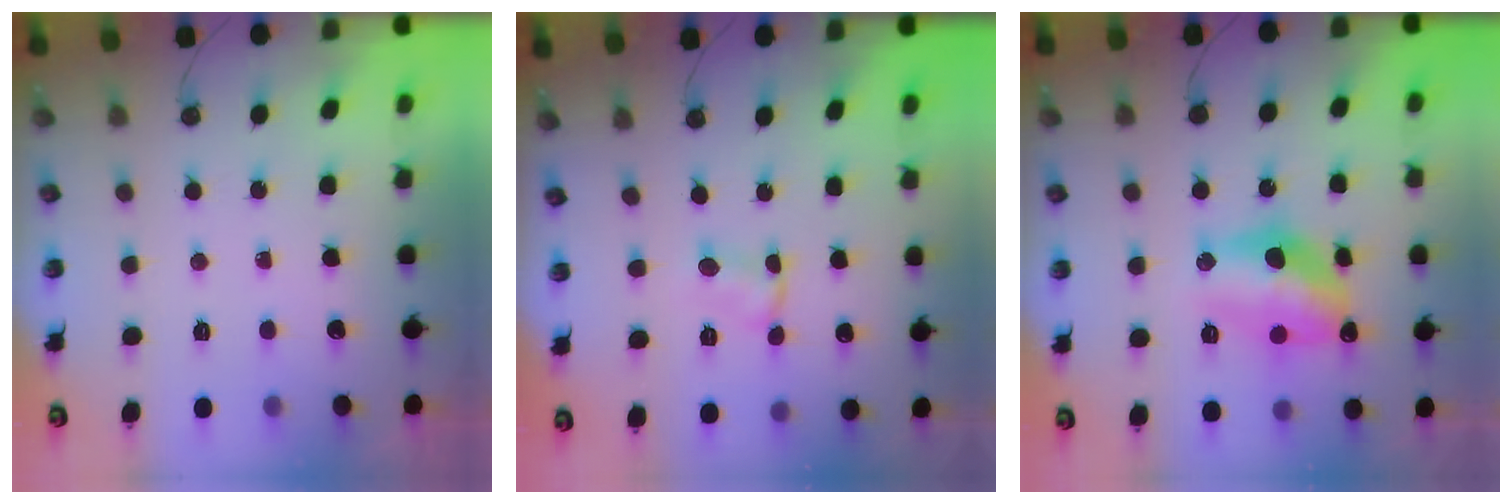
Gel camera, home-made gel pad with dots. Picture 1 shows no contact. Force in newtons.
{"total": 1.9, "press": 1.9, "slide": 0.3}
{"total": 13.6, "press": 13.6, "slide": 1.2}